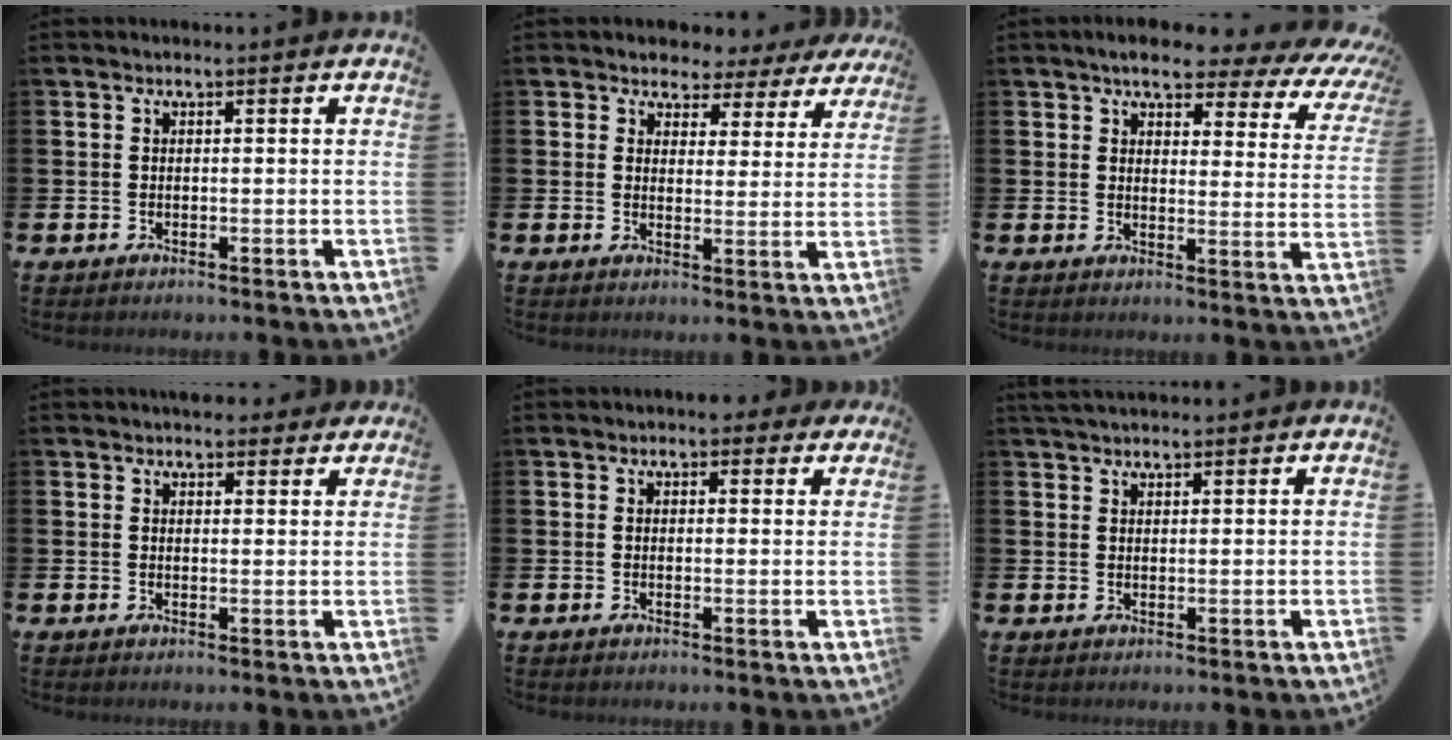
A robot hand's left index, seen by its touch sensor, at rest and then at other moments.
{"total": 3.3, "force": [2.7, 1.9, -0.1], "torque": [-0.019, -0.020, 0.043]}
{"total": 6.1, "force": [5.0, 1.8, 2.8], "torque": [-0.054, -0.038, 0.080]}
{"total": 3.2, "force": [3.0, 1.0, -0.1], "torque": [0.015, -0.018, 0.054]}
{"total": 2.1, "force": [1.7, 1.2, 0.4], "torque": [0.007, -0.002, 0.026]}
{"total": 2.3, "force": [2.2, 0.5, 0.6], "torque": [-0.008, -0.005, 0.039]}